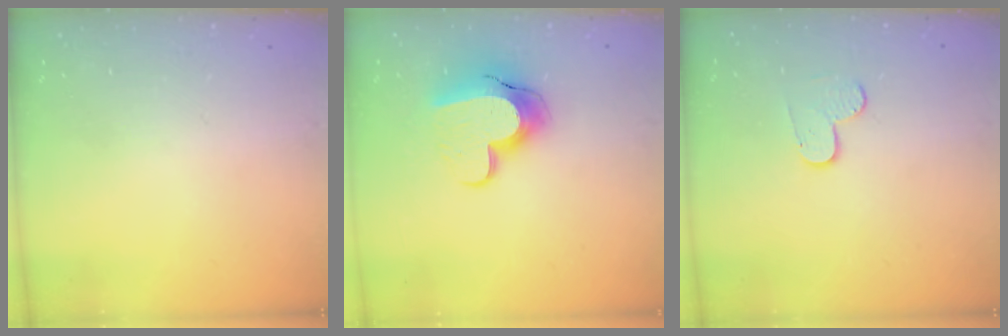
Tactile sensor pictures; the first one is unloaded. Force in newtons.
{"total": 13.7, "press": 13.6, "slide": 1.0}
{"total": 4.0, "press": 4.0, "slide": 0.2}